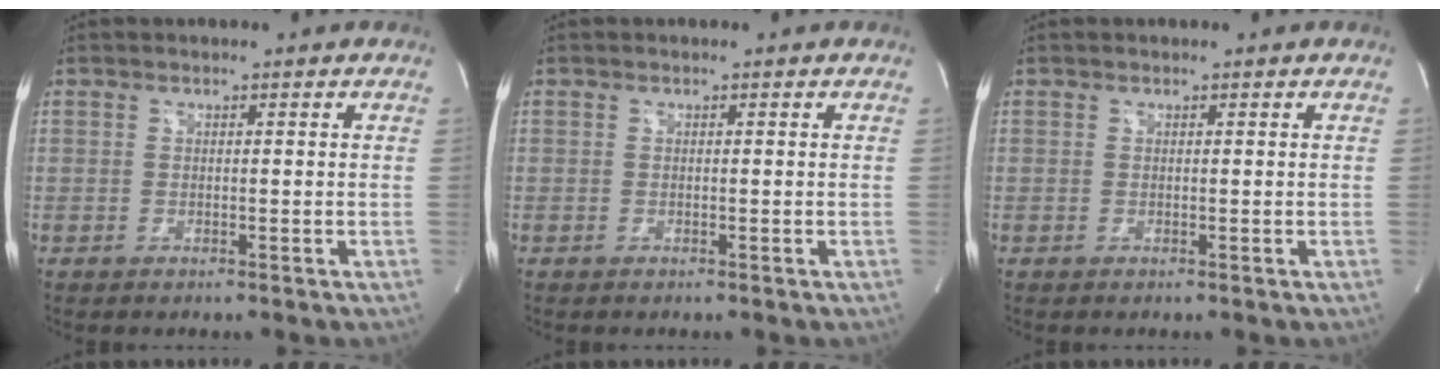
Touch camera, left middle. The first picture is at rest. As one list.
[{"total": 0.0}, {"total": 0.0}]